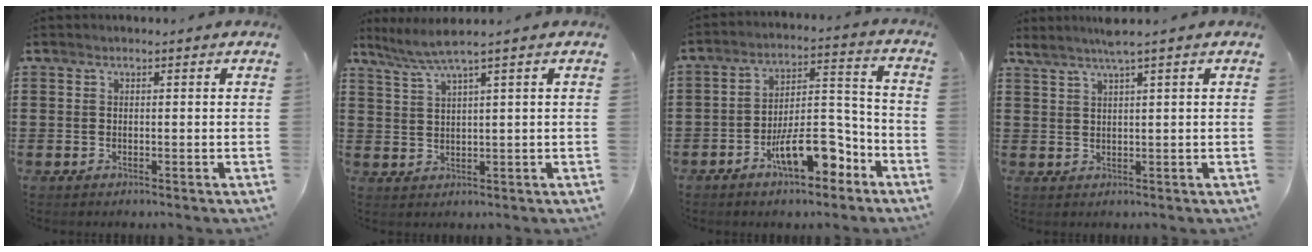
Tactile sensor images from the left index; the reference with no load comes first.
{"total": 3.8, "force": [2.4, -0.4, 2.9], "torque": [-0.063, -0.005, 0.042]}
{"total": 11.5, "force": [-6.4, 4.5, 8.4], "torque": [-0.146, 0.021, -0.113]}
{"total": 2.8, "force": [2.0, -0.6, 1.9], "torque": [-0.039, -0.001, 0.034]}